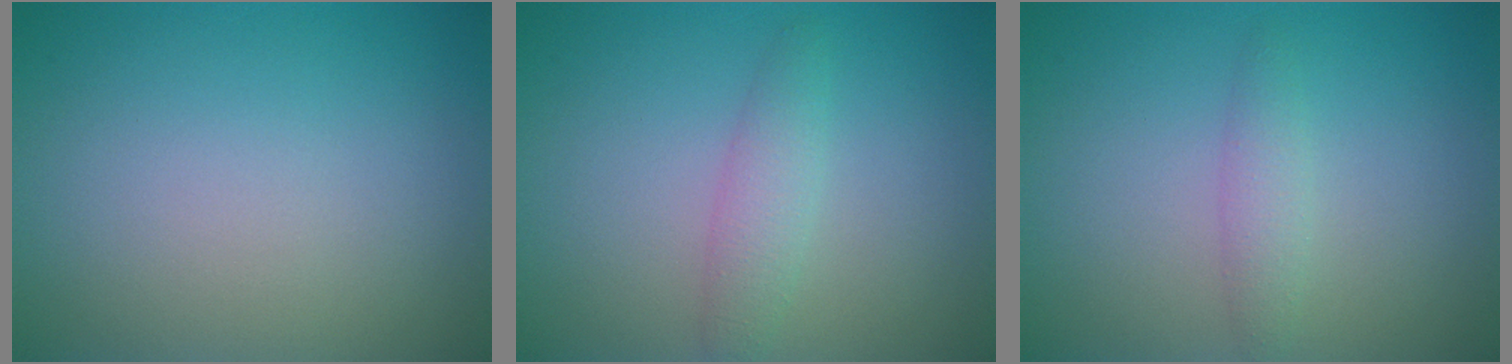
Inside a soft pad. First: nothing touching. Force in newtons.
{"total": 2.0, "press": 2.0, "slide": 0.1}
{"total": 1.5, "press": 1.5, "slide": 0.0}